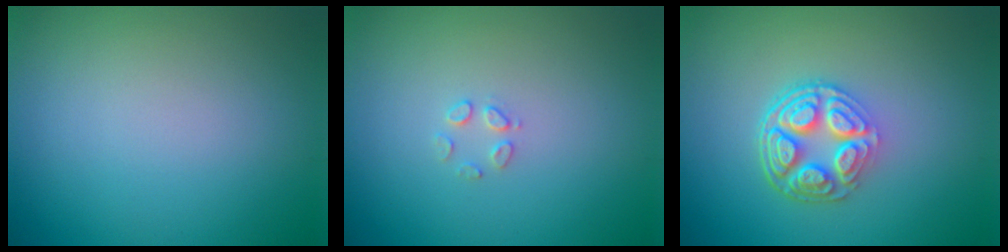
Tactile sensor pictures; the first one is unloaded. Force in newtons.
{"total": 1.0, "press": 1.0, "slide": 0.1}
{"total": 5.1, "press": 3.7, "slide": 3.5}